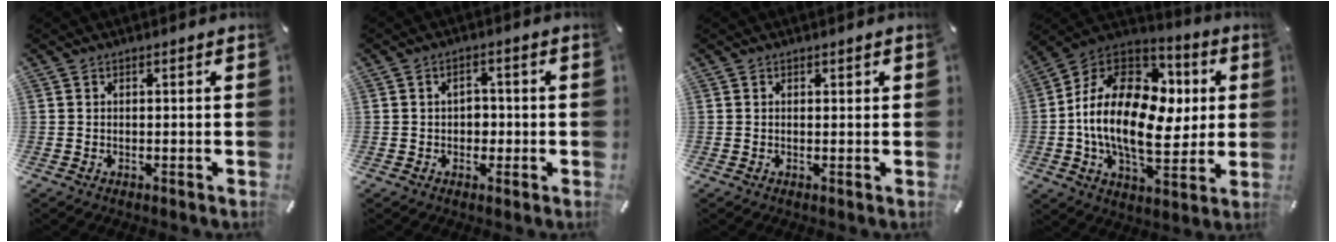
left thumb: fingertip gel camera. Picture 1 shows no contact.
{"total": 3.5, "force": [-0.2, 2.7, 2.2], "torque": [-0.027, 0.002, -0.010]}
{"total": 0.0}
{"total": 21.5, "force": [0.1, 13.9, 16.4], "torque": [-0.328, -0.009, -0.001]}